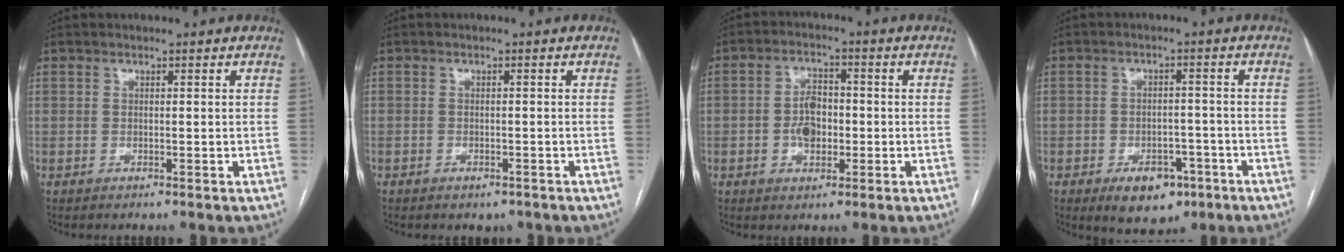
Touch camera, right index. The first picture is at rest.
{"total": 2.2, "force": [-1.6, 1.3, 0.6], "torque": [-0.007, 0.001, -0.016]}
{"total": 5.4, "force": [-0.9, 3.4, 4.1], "torque": [-0.078, 0.012, -0.014]}
{"total": 7.4, "force": [-4.2, 4.4, 4.2], "torque": [-0.055, 0.003, -0.055]}